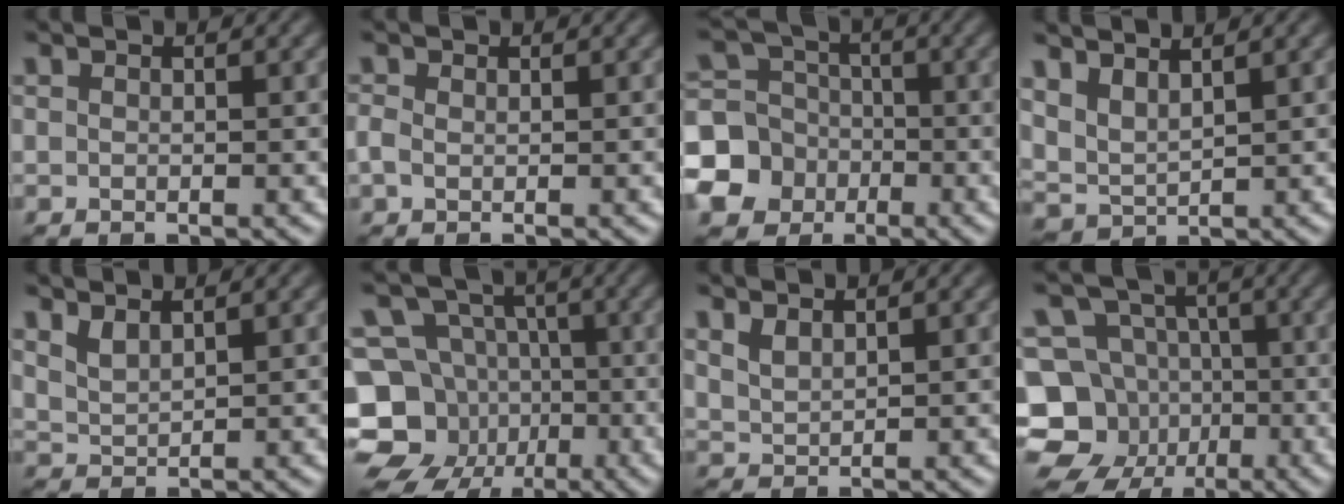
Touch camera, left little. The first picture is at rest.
{"total": 1.0, "force": [-0.1, 0.7, 0.6], "torque": [-0.017, 0.004, -0.004]}
{"total": 12.5, "force": [-4.7, 11.3, 2.6], "torque": [-0.097, -0.025, -0.100]}
{"total": 3.1, "force": [2.4, 1.1, 1.7], "torque": [-0.048, 0.005, 0.044]}
{"total": 1.5, "force": [1.2, 0.4, 0.8], "torque": [-0.021, -0.002, 0.026]}
{"total": 13.9, "force": [-5.8, 11.9, 4.5], "torque": [-0.095, -0.021, -0.115]}
{"total": 1.3, "force": [1.0, 0.5, 0.7], "torque": [-0.018, 0.000, 0.022]}
{"total": 12.5, "force": [-5.4, 10.7, 3.7], "torque": [-0.078, -0.013, -0.114]}